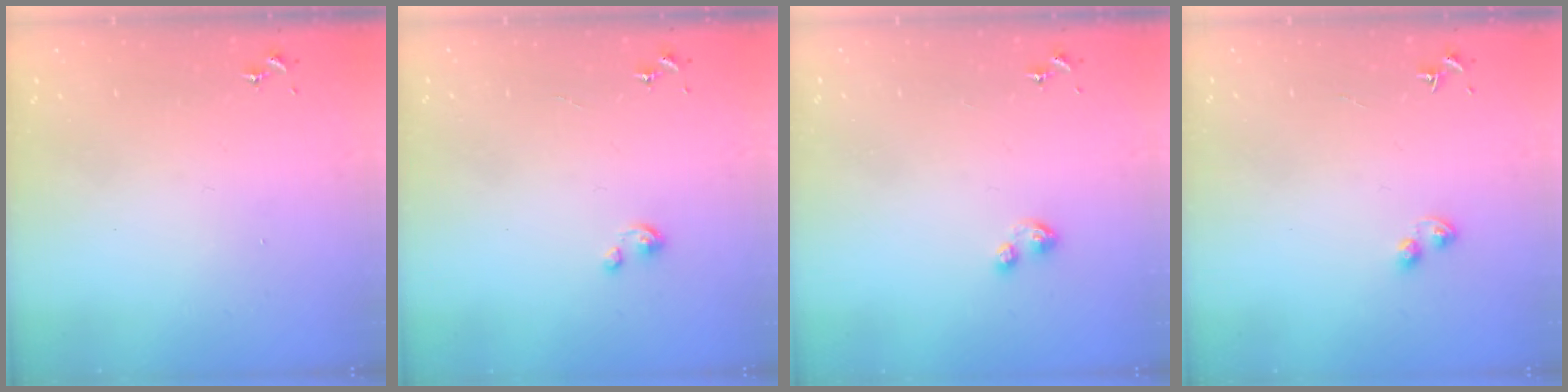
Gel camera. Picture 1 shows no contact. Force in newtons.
{"total": 1.9, "press": 1.9, "slide": 0.1}
{"total": 4.4, "press": 4.4, "slide": 0.5}
{"total": 2.7, "press": 2.7, "slide": 0.4}